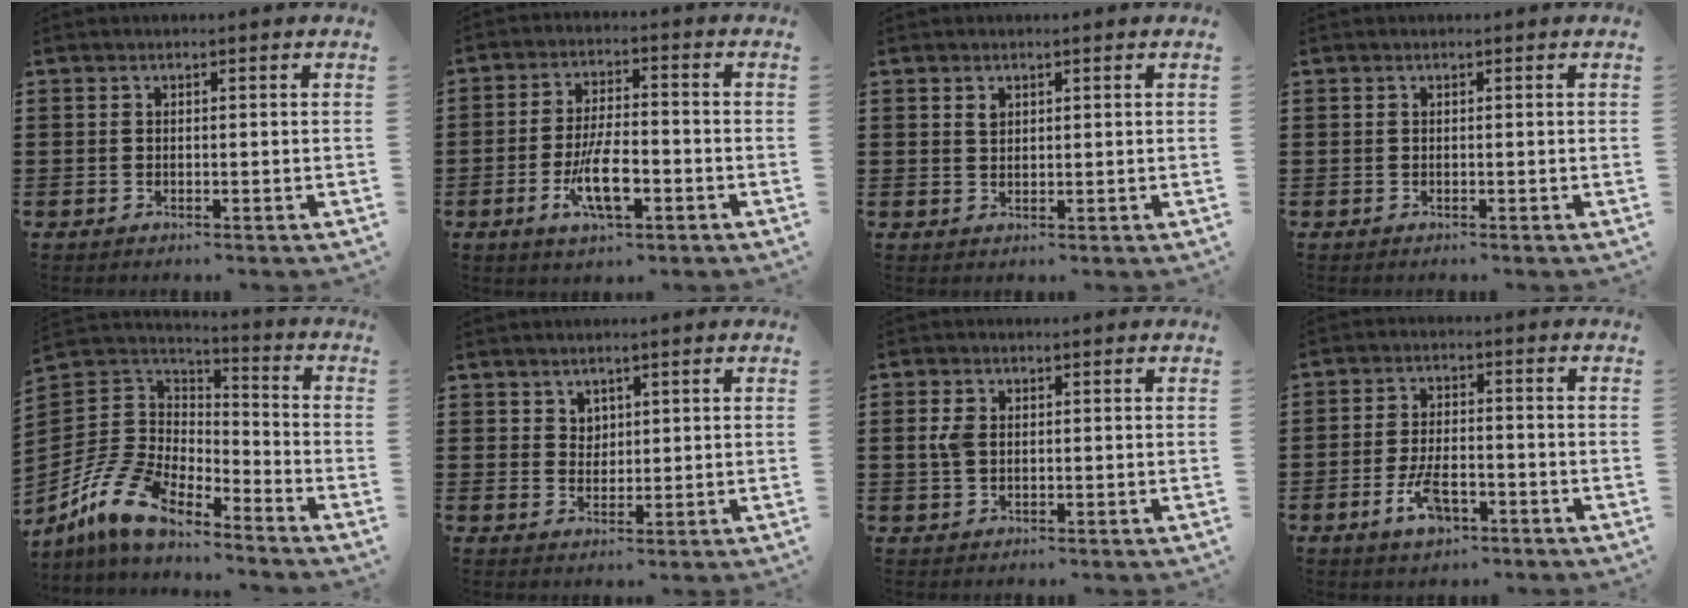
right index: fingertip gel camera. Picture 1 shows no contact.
{"total": 8.2, "force": [-2.8, 3.0, 7.1], "torque": [-0.147, -0.008, -0.052]}
{"total": 1.4, "force": [0.9, 0.9, 0.7], "torque": [-0.008, 0.000, 0.015]}
{"total": 0.0}
{"total": 12.0, "force": [-9.1, 5.5, 5.5], "torque": [-0.150, 0.019, -0.186]}
{"total": 2.4, "force": [1.6, 1.7, 0.2], "torque": [-0.011, 0.008, 0.031]}
{"total": 3.1, "force": [0.5, 2.0, 2.3], "torque": [-0.064, 0.003, 0.003]}
{"total": 5.6, "force": [-2.7, 2.5, 4.2], "torque": [-0.096, 0.000, -0.055]}